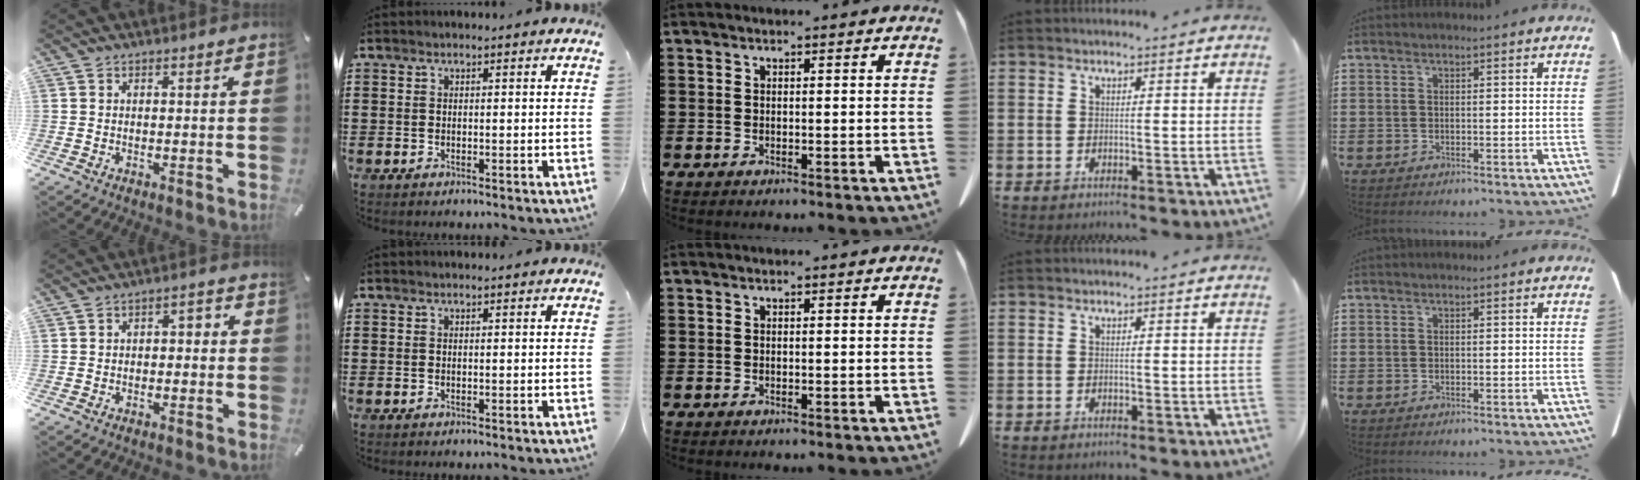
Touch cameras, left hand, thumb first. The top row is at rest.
{"thumb": {"total": 2.9, "force": [-2.0, 1.6, 1.3], "torque": [-0.023, 0.016, -0.042]}}